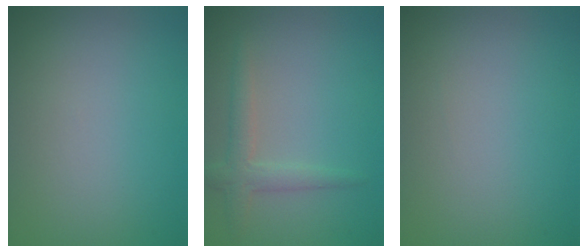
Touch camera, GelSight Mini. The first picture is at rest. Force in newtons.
{"total": 2.3, "press": 2.3, "slide": 0.1}
{"total": 0.0}